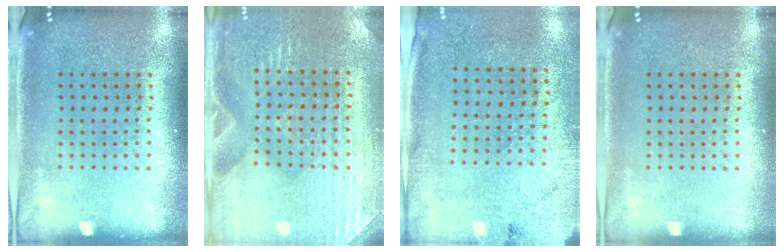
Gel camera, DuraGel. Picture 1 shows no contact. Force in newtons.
{"total": 3.1, "press": 3.1, "slide": 0.3}
{"total": 2.6, "press": 2.2, "slide": 1.5}
{"total": 0.0}